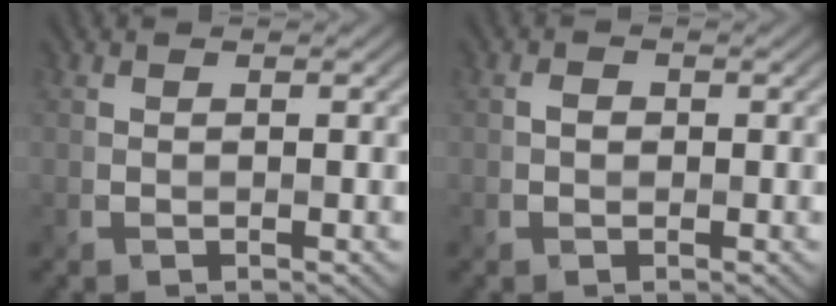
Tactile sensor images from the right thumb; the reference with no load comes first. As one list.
[{"total": 0.7, "force": [-0.2, 0.6, 0.2], "torque": [-0.005, 0.000, -0.002]}]